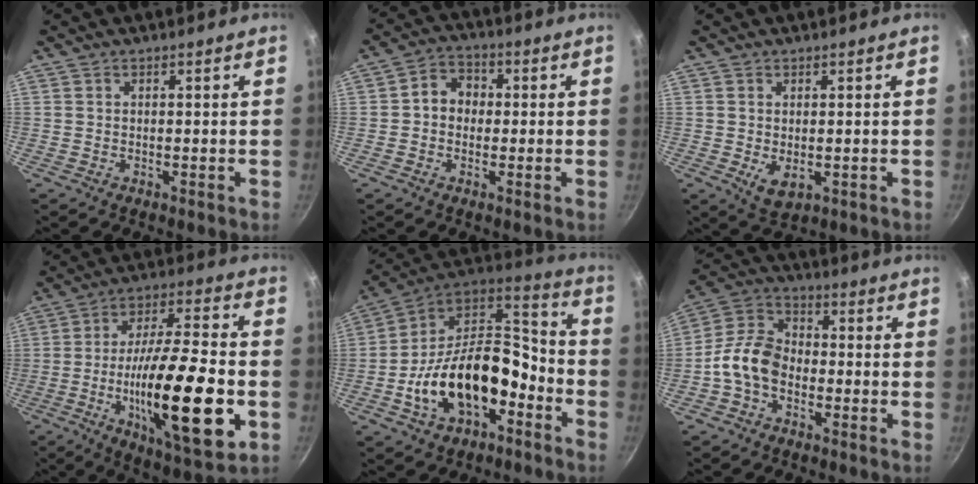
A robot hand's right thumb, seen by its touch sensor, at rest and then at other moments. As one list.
[{"total": 5.9, "force": [0.0, 5.0, 3.1], "torque": [-0.022, 0.013, -0.013]}, {"total": 4.1, "force": [-0.4, 2.5, 3.2], "torque": [-0.051, -0.016, 0.003]}, {"total": 25.4, "force": [-6.2, 7.5, 23.5], "torque": [-0.385, 0.019, -0.097]}, {"total": 21.4, "force": [-7.4, 12.5, 15.8], "torque": [-0.244, 0.071, -0.130]}, {"total": 9.9, "force": [-3.0, 6.9, 6.5], "torque": [-0.104, 0.040, -0.079]}]